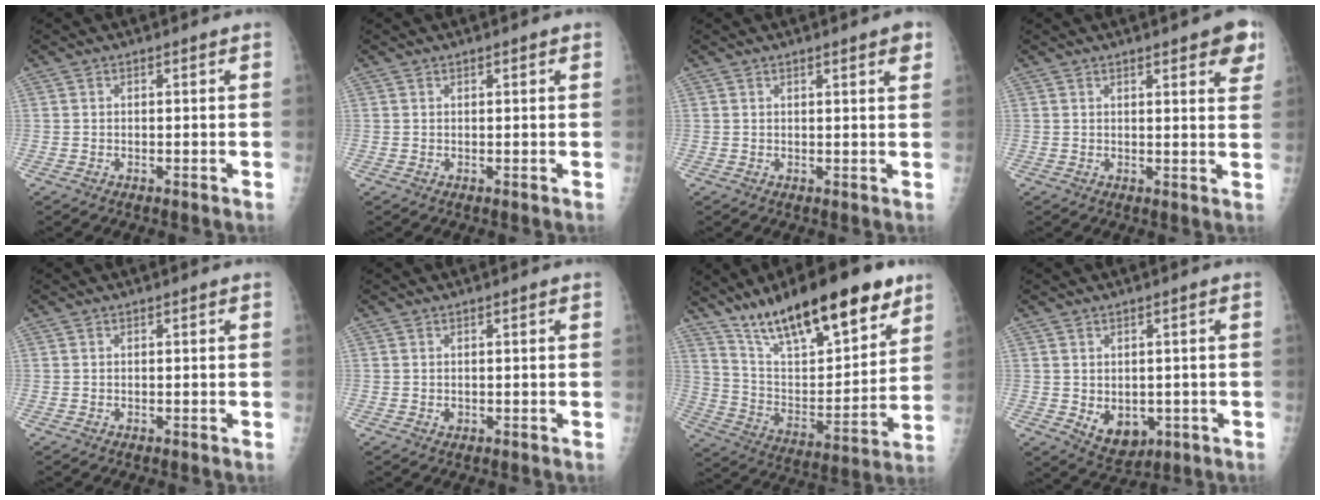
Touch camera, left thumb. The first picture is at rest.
{"total": 0.9, "force": [0.5, 0.3, 0.6], "torque": [-0.008, 0.000, 0.007]}
{"total": 2.9, "force": [1.7, 0.4, 2.3], "torque": [-0.026, -0.007, 0.020]}
{"total": 7.2, "force": [4.1, 1.9, 5.6], "torque": [-0.049, -0.015, 0.045]}
{"total": 0.0}
{"total": 0.7, "force": [0.0, 0.6, 0.4], "torque": [-0.002, 0.001, 0.002]}
{"total": 25.7, "force": [17.2, 8.5, 17.0], "torque": [-0.236, -0.053, 0.291]}
{"total": 6.9, "force": [-1.4, 5.1, 4.5], "torque": [-0.045, -0.004, -0.002]}